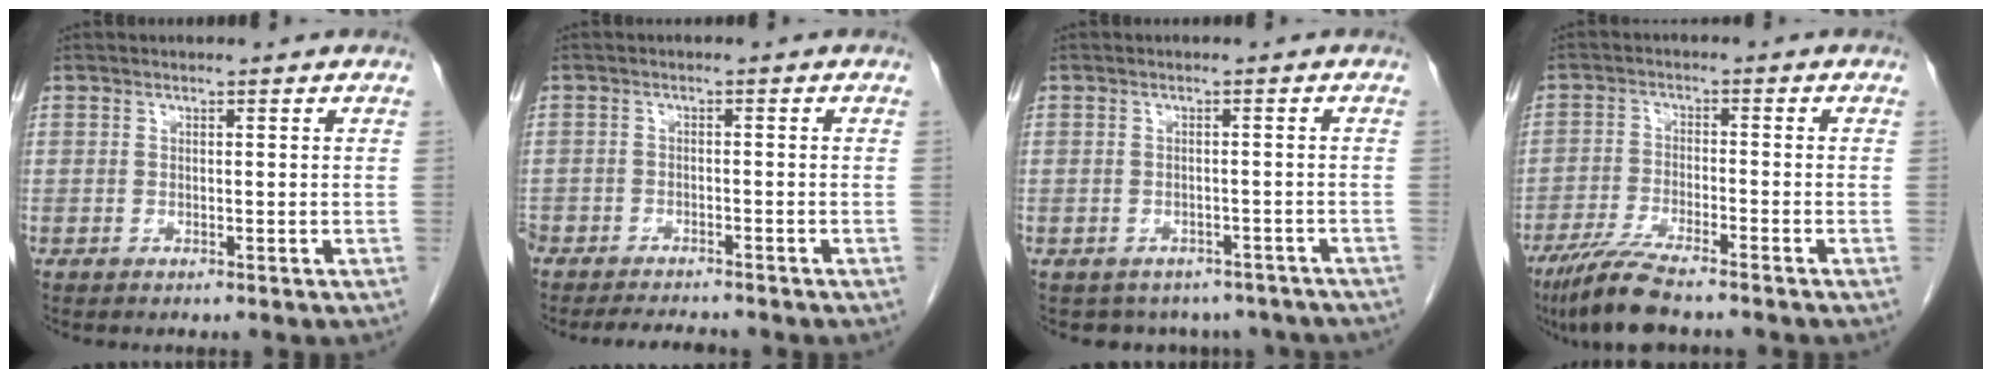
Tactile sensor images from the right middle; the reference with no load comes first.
{"total": 6.1, "force": [-5.6, 1.6, 1.8], "torque": [-0.027, -0.008, -0.087]}
{"total": 8.9, "force": [-7.4, 4.9, 1.3], "torque": [-0.007, 0.010, -0.073]}
{"total": 7.8, "force": [-6.2, 0.7, 4.7], "torque": [-0.088, -0.022, -0.111]}